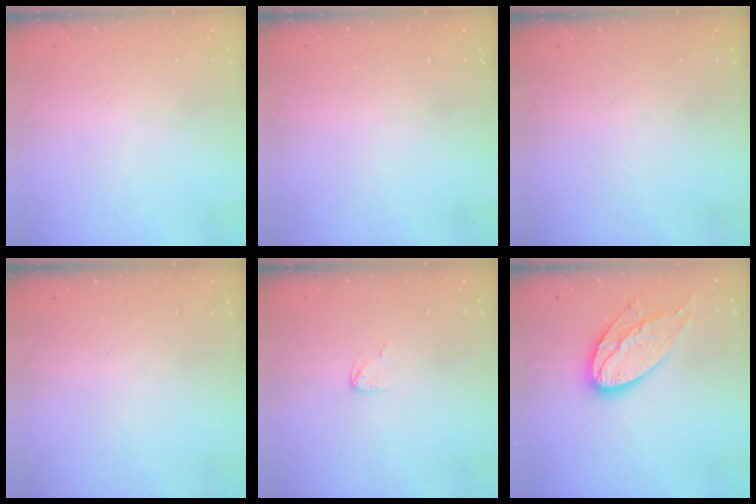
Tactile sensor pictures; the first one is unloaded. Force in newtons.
{"total": 0.0}
{"total": 0.0}
{"total": 0.0}
{"total": 3.0, "press": 2.9, "slide": 0.3}
{"total": 15.1, "press": 15.1, "slide": 1.3}